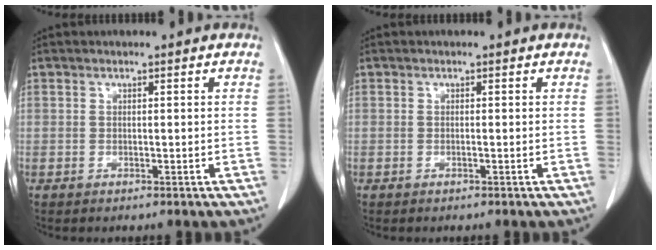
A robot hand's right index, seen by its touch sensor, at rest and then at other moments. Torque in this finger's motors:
{"motor_torque": [0.03, 0.12, 0.08, 0.01]}